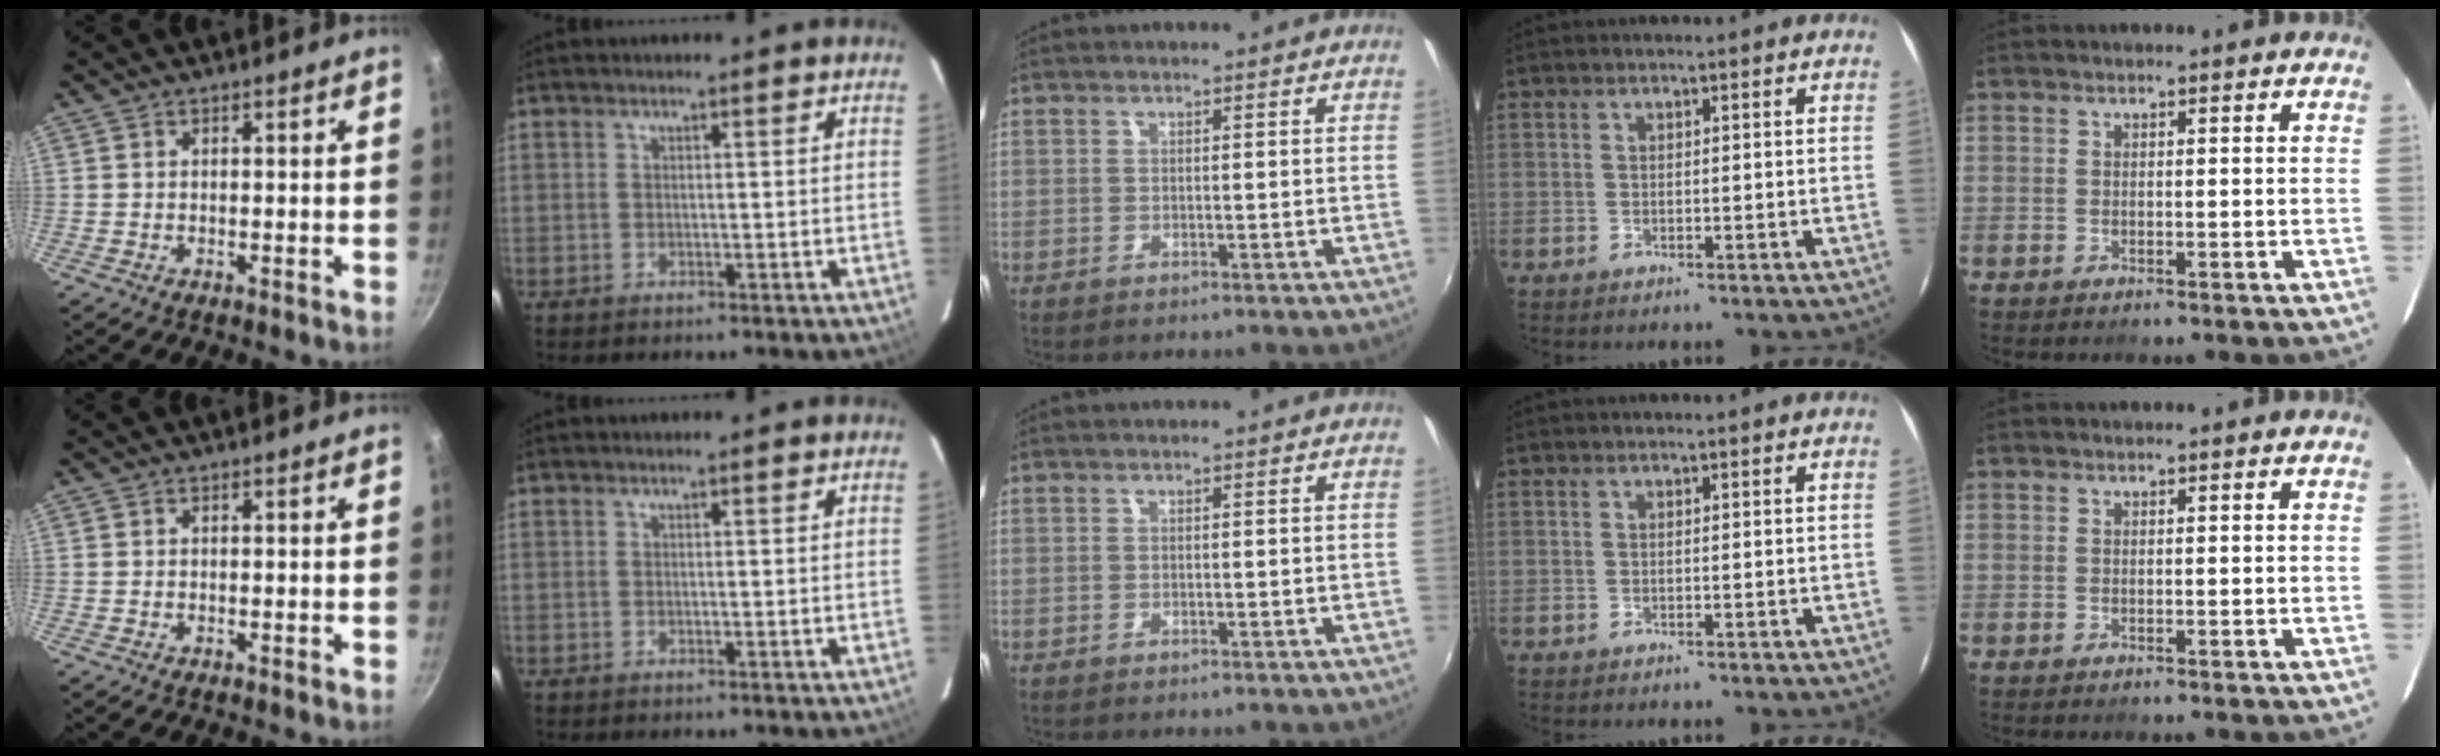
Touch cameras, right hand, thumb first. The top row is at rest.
{}